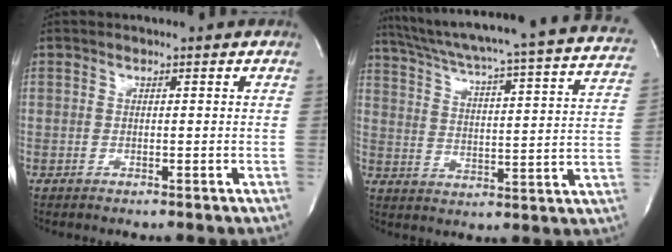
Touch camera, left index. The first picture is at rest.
{"total": 28.7, "force": [25.5, 1.0, 13.0], "torque": [-0.209, -0.063, 0.321]}